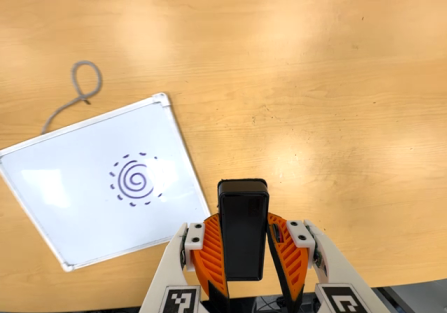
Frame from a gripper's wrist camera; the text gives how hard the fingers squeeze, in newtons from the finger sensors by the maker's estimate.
{"total": 7.5, "left": 6.1, "right": 8.8}